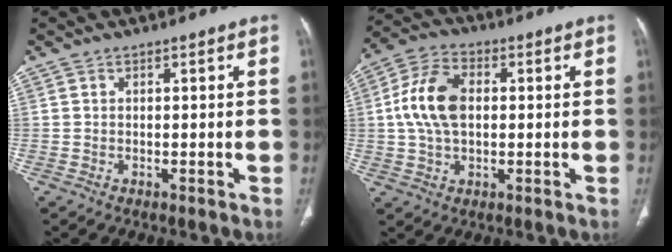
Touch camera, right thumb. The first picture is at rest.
{"total": 11.2, "force": [0.9, 7.0, 8.7], "torque": [-0.171, 0.018, 0.014]}